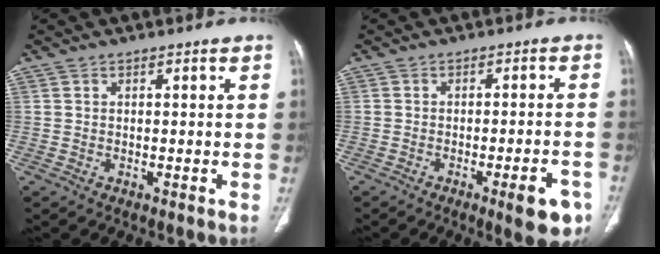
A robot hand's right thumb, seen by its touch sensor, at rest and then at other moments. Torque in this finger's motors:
{"motor_torque": [1.60, -0.21, 0.67, -1.35, 0.12]}